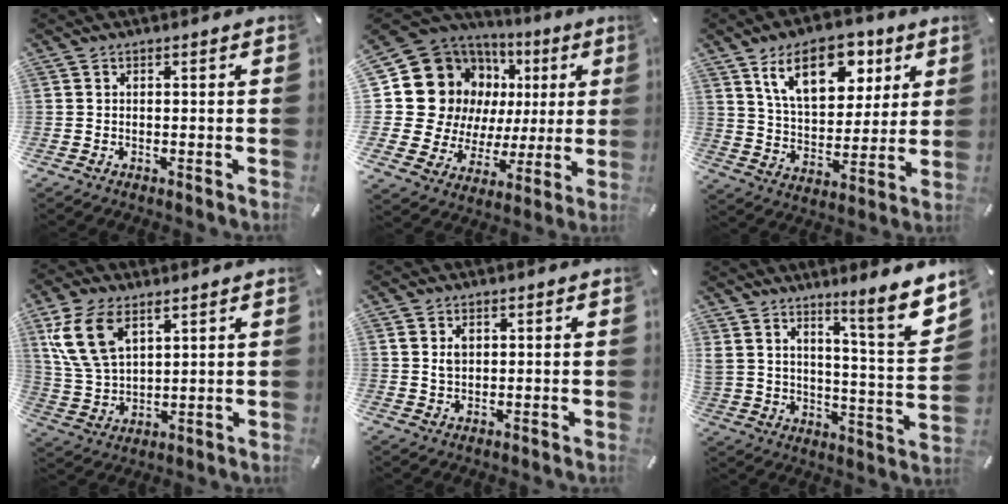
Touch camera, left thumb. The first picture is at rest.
{"total": 19.0, "force": [6.0, 16.0, 8.3], "torque": [-0.140, -0.049, 0.138]}
{"total": 16.9, "force": [9.1, 9.9, 10.3], "torque": [-0.165, -0.027, 0.158]}
{"total": 11.8, "force": [6.0, 7.0, 7.3], "torque": [-0.190, -0.014, 0.110]}
{"total": 2.9, "force": [0.9, 2.1, 1.8], "torque": [-0.032, 0.003, 0.013]}
{"total": 11.6, "force": [9.4, 1.9, 6.4], "torque": [-0.100, -0.089, 0.155]}